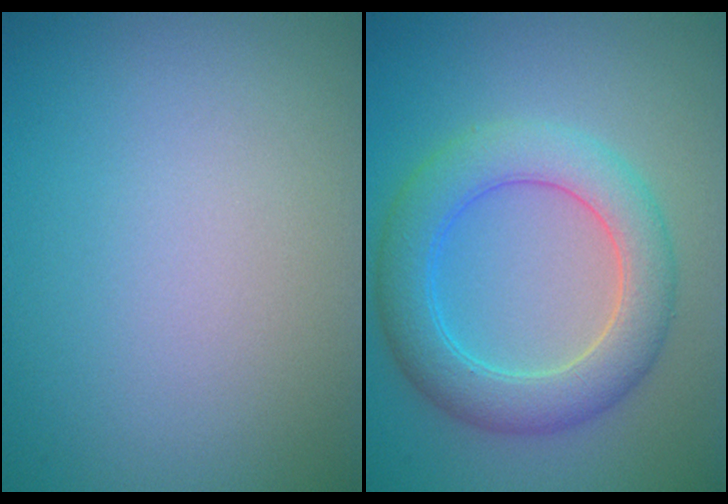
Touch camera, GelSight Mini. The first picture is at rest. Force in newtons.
{"total": 5.6, "press": 5.6, "slide": 0.2}